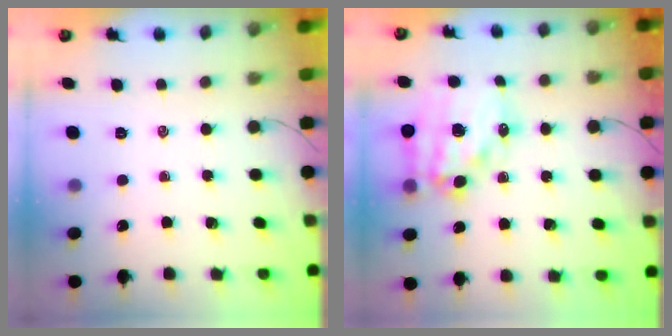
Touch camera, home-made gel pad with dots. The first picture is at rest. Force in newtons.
{"total": 16.6, "press": 16.1, "slide": 3.7}